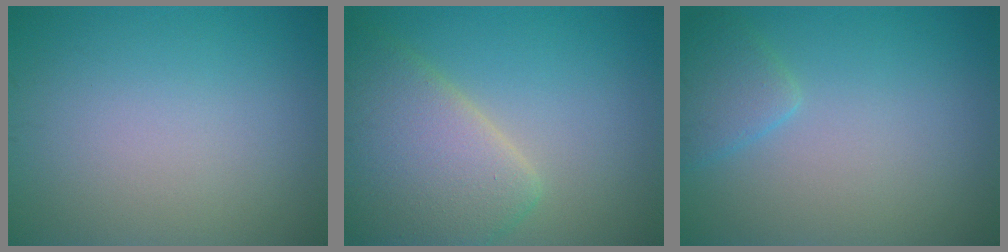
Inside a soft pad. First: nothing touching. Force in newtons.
{"total": 7.3, "press": 7.3, "slide": 0.6}
{"total": 2.1, "press": 2.1, "slide": 0.2}